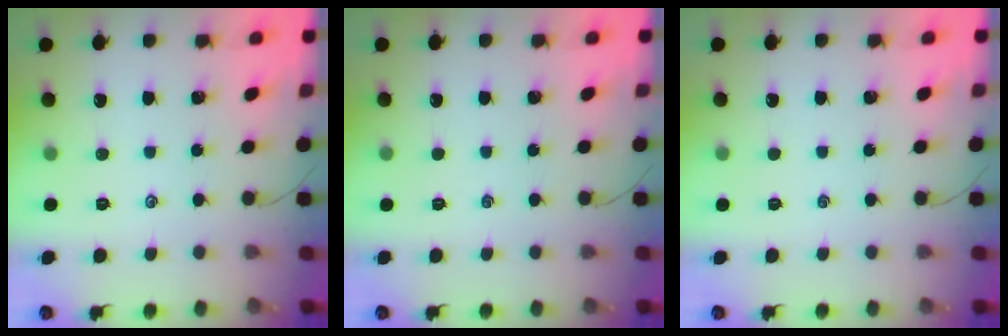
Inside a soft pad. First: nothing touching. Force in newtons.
{"total": 0.0}
{"total": 0.0}